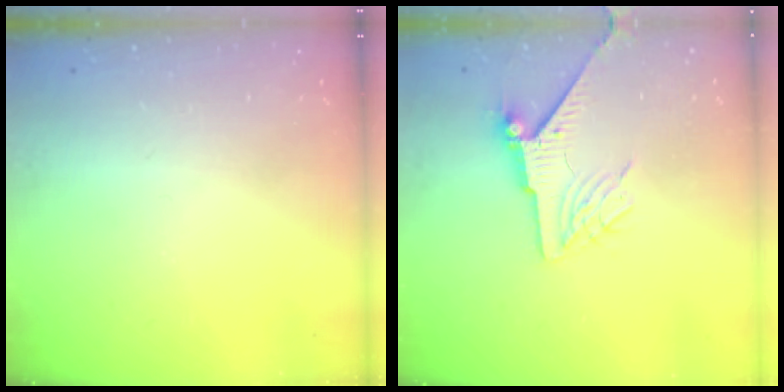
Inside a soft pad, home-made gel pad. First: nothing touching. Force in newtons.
{"total": 7.3, "press": 7.2, "slide": 1.1}